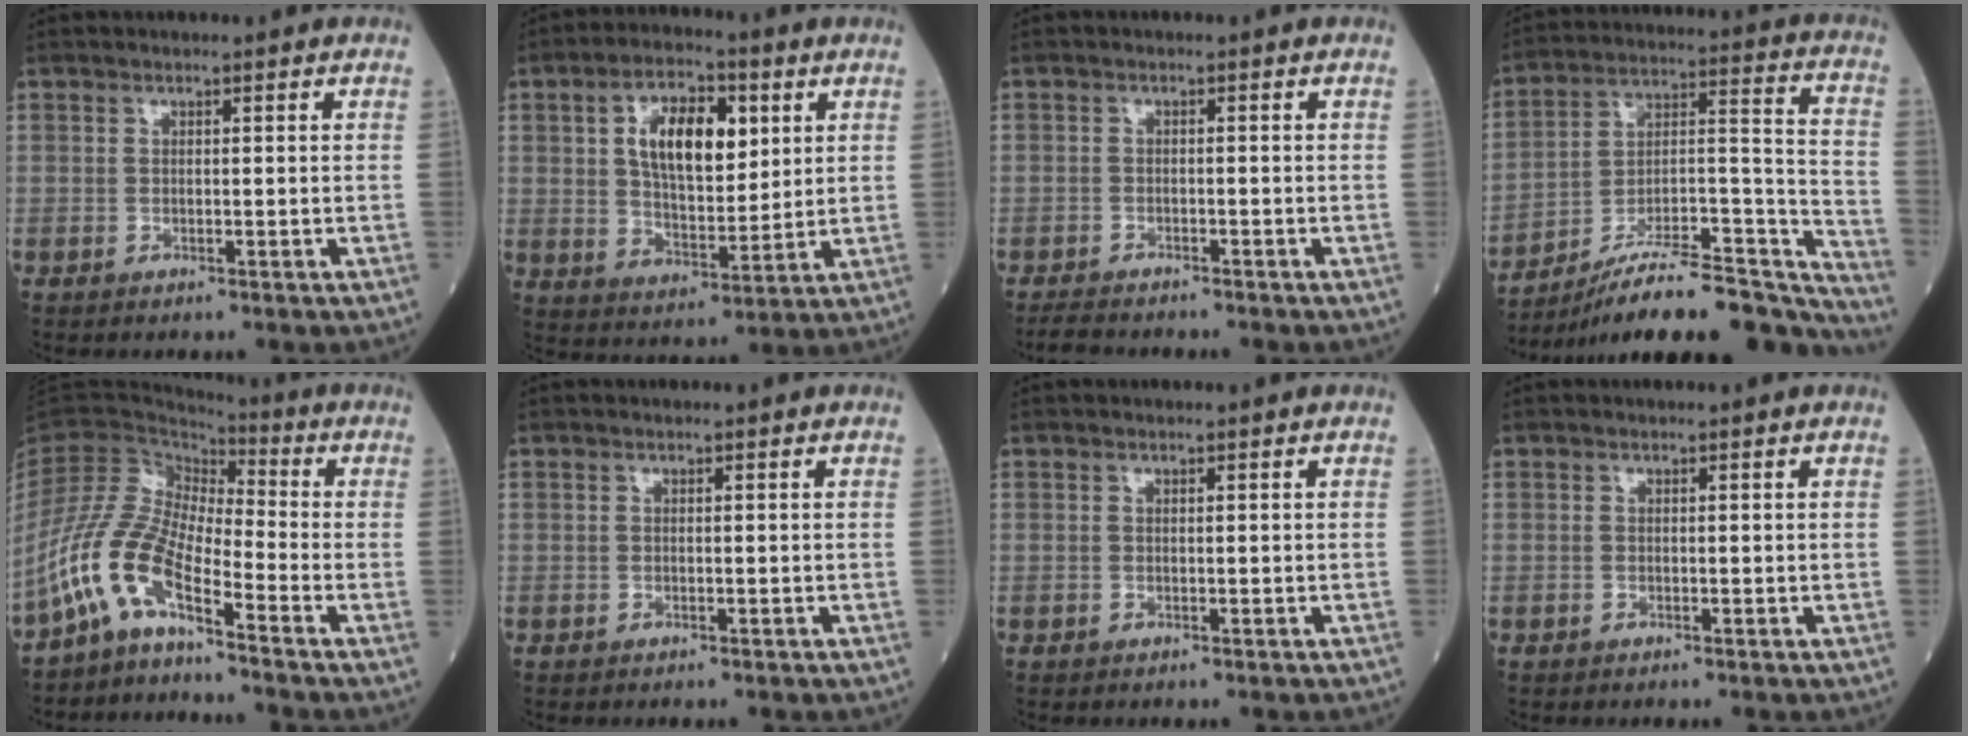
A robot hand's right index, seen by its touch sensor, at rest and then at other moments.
{"total": 11.9, "force": [3.6, 5.5, 9.9], "torque": [-0.179, 0.014, 0.065]}
{"total": 3.3, "force": [-3.1, 0.9, 0.8], "torque": [-0.018, -0.009, -0.051]}
{"total": 26.5, "force": [-23.0, 4.9, 12.1], "torque": [-0.123, 0.033, -0.342]}
{"total": 9.2, "force": [-6.0, 2.7, 6.5], "torque": [-0.159, 0.009, -0.128]}
{"total": 0.0}
{"total": 0.0}
{"total": 0.0}